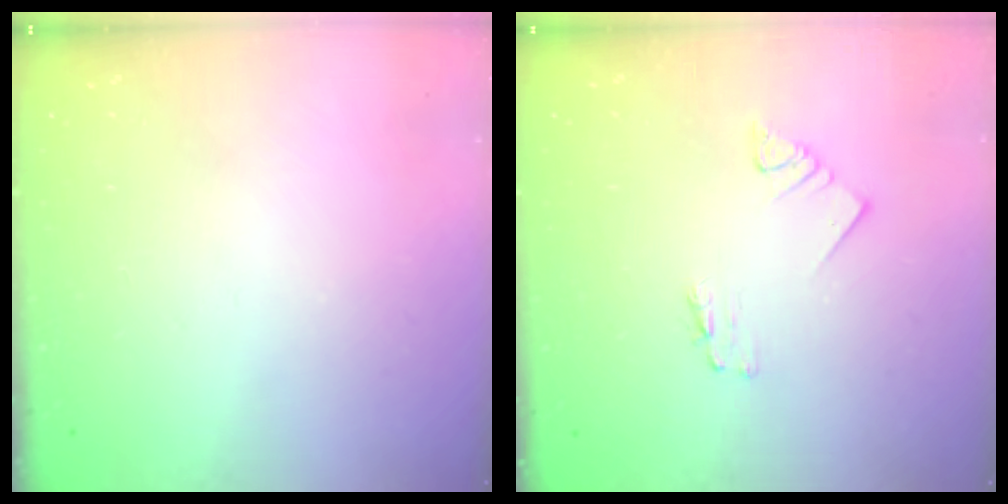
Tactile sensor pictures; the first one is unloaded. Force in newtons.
{"total": 1.2, "press": 1.2, "slide": 0.1}